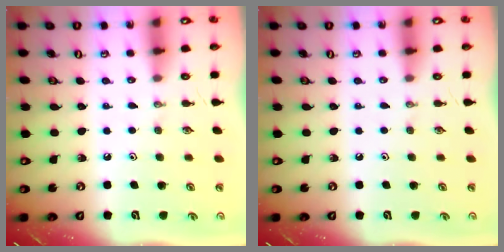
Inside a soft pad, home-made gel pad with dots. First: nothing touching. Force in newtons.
{"total": 0.0}